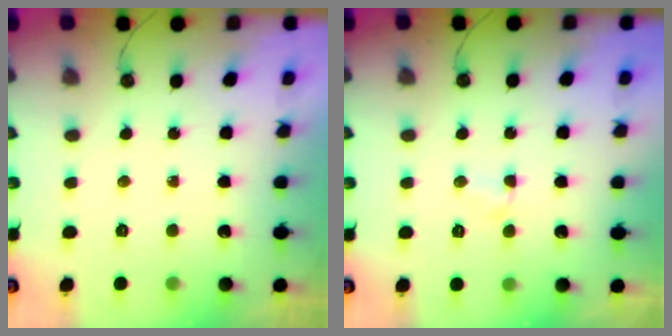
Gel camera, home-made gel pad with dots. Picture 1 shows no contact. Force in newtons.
{"total": 2.5, "press": 2.4, "slide": 0.7}